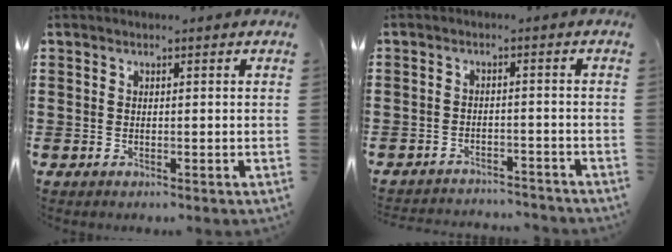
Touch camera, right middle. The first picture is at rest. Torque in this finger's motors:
{"motor_torque": [0.09, -0.04, -0.06, -0.01]}